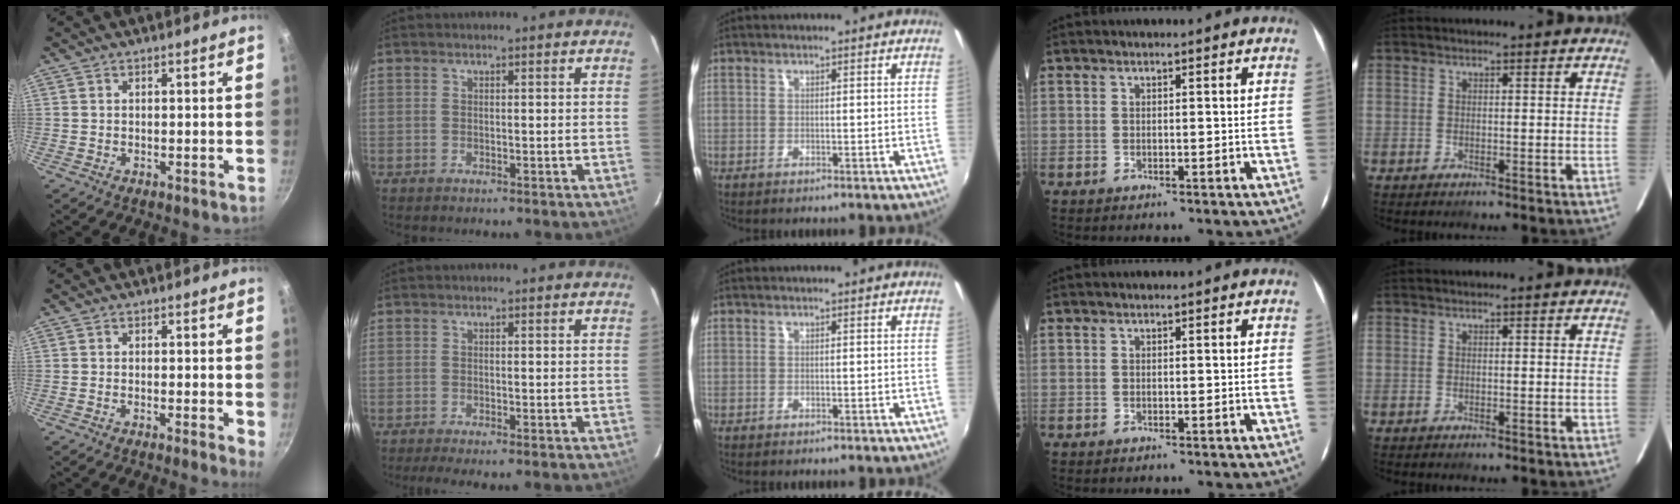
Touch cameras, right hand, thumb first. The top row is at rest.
{"thumb": {"total": 2.0, "force": [-0.1, 0.4, 2.0], "torque": [-0.025, -0.005, -0.006]}, "index": {"total": 3.8, "force": [-3.2, 0.0, 2.1], "torque": [-0.047, -0.014, -0.053]}}